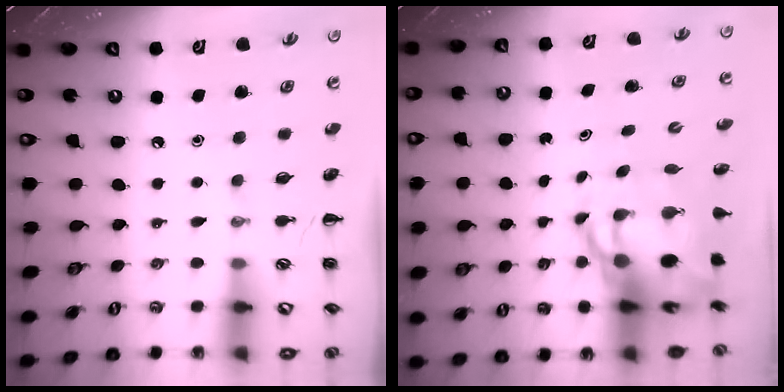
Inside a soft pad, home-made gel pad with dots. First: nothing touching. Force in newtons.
{"total": 9.2, "press": 8.9, "slide": 2.3}